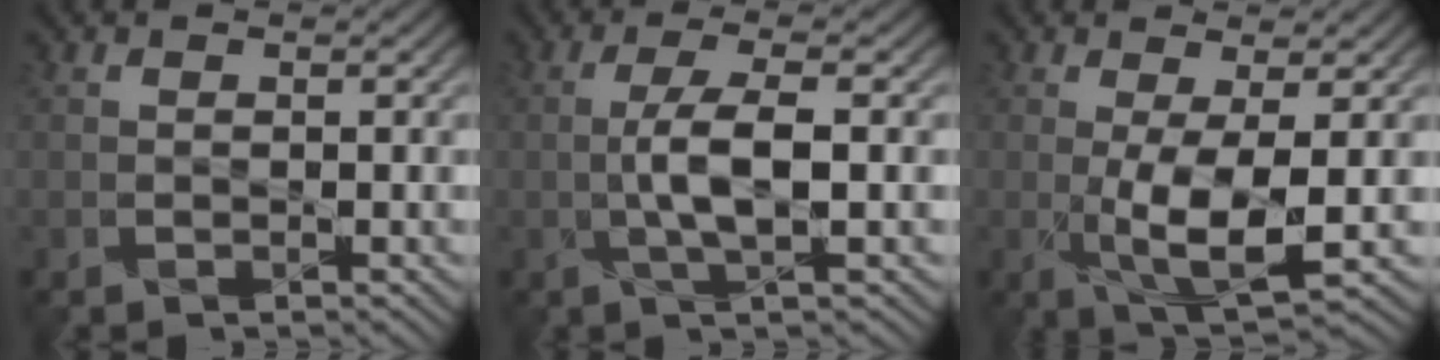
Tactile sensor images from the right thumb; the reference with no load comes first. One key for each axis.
{"total": 3.8, "fx": -0.7, "fy": 0.2, "fz": 3.7, "tx": -0.082, "ty": 0.008, "tz": -0.011}
{"total": 5.9, "fx": -0.9, "fy": 1.7, "fz": 5.6, "tx": -0.128, "ty": -0.010, "tz": -0.005}